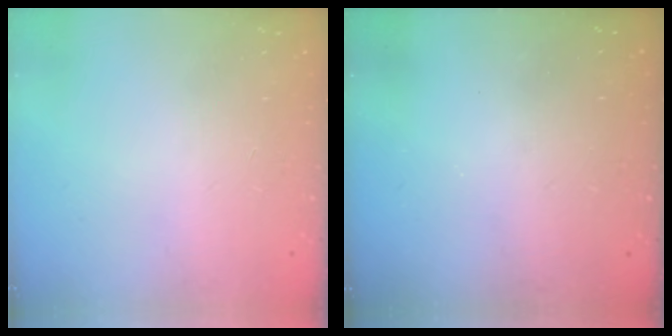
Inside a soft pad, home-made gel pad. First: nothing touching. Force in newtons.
{"total": 3.1, "press": 3.1, "slide": 0.1}